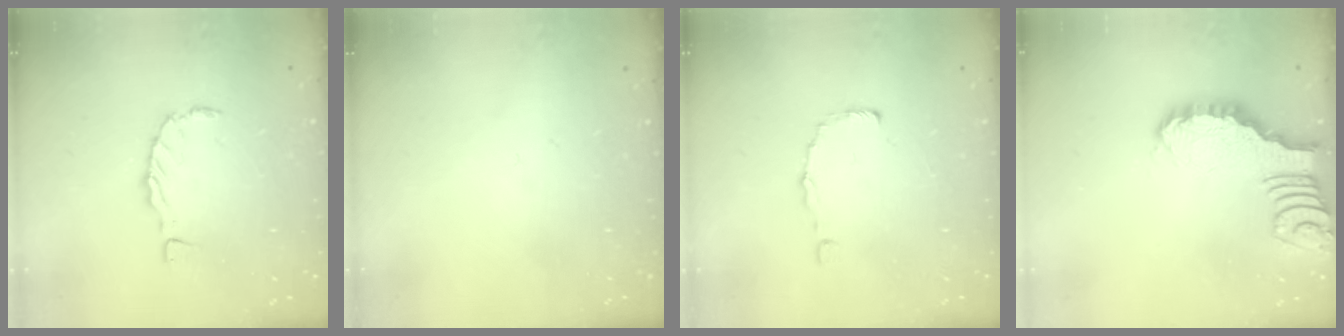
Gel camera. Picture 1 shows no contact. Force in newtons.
{"total": 0.0}
{"total": 1.0, "press": 1.0, "slide": 0.1}
{"total": 2.4, "press": 2.4, "slide": 0.2}